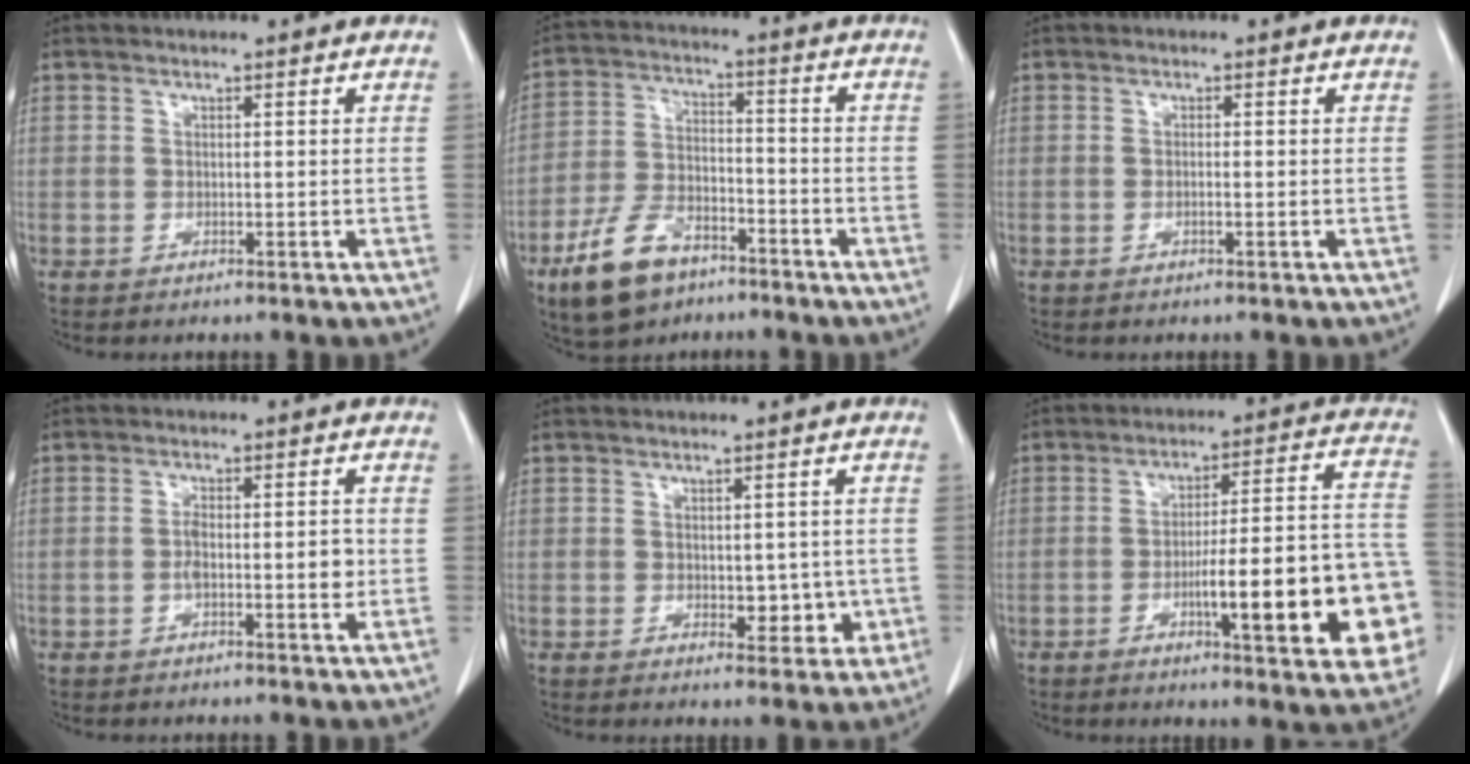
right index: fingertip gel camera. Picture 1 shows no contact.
{"total": 10.9, "force": [-7.1, 5.6, 6.1], "torque": [-0.132, 0.001, -0.126]}
{"total": 0.6, "force": [-0.2, 0.0, 0.6], "torque": [-0.011, 0.001, -0.003]}
{"total": 4.6, "force": [-0.8, 1.3, 4.3], "torque": [-0.076, 0.005, -0.013]}
{"total": 4.9, "force": [-0.7, 2.9, 3.9], "torque": [-0.035, 0.003, 0.000]}
{"total": 20.0, "force": [-5.7, 3.1, 18.9], "torque": [-0.174, 0.029, -0.067]}